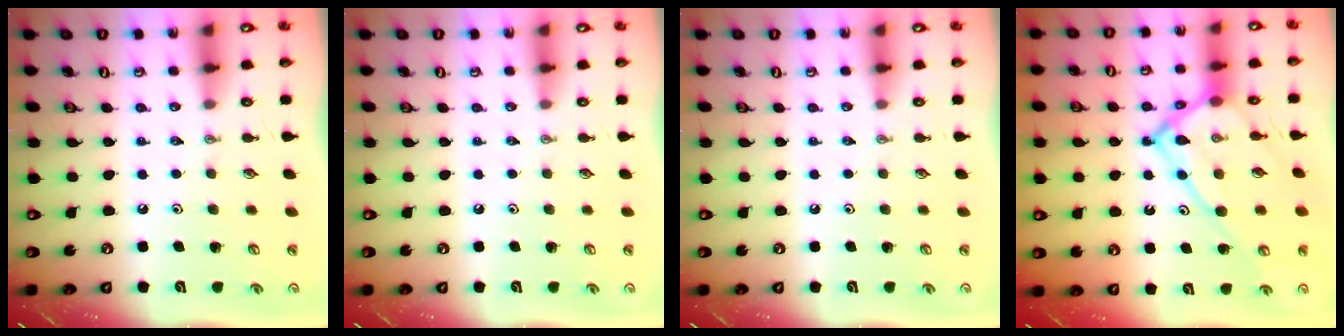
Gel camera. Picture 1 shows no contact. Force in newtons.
{"total": 0.0}
{"total": 0.0}
{"total": 18.3, "press": 18.2, "slide": 2.1}